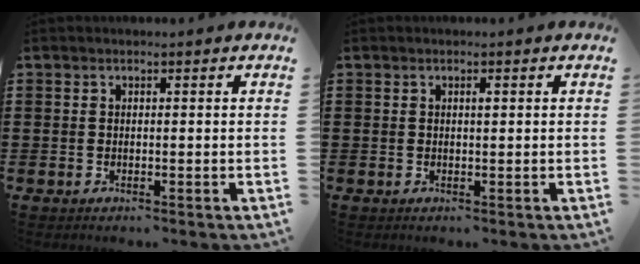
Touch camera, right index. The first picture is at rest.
{"total": 0.7, "force": [0.2, 0.2, 0.7], "torque": [-0.014, -0.001, 0.003]}